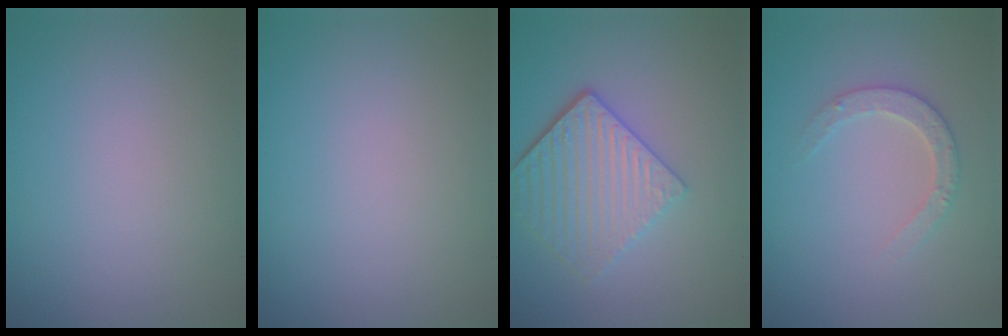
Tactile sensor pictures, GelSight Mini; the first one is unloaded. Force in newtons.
{"total": 0.0}
{"total": 4.5, "press": 3.7, "slide": 2.5}
{"total": 2.4, "press": 2.3, "slide": 0.5}